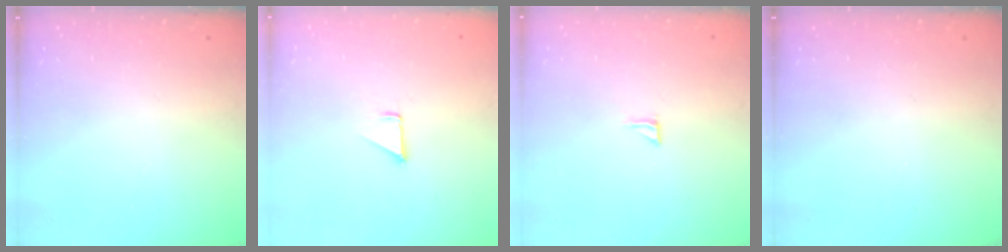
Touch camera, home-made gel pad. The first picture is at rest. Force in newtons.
{"total": 1.3, "press": 1.3, "slide": 0.1}
{"total": 3.6, "press": 3.6, "slide": 0.4}
{"total": 0.0}